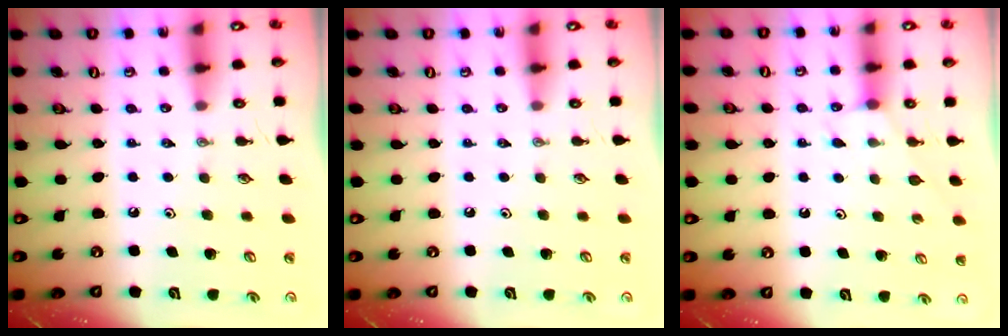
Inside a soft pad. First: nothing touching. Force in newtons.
{"total": 0.0}
{"total": 4.3, "press": 4.3, "slide": 0.4}